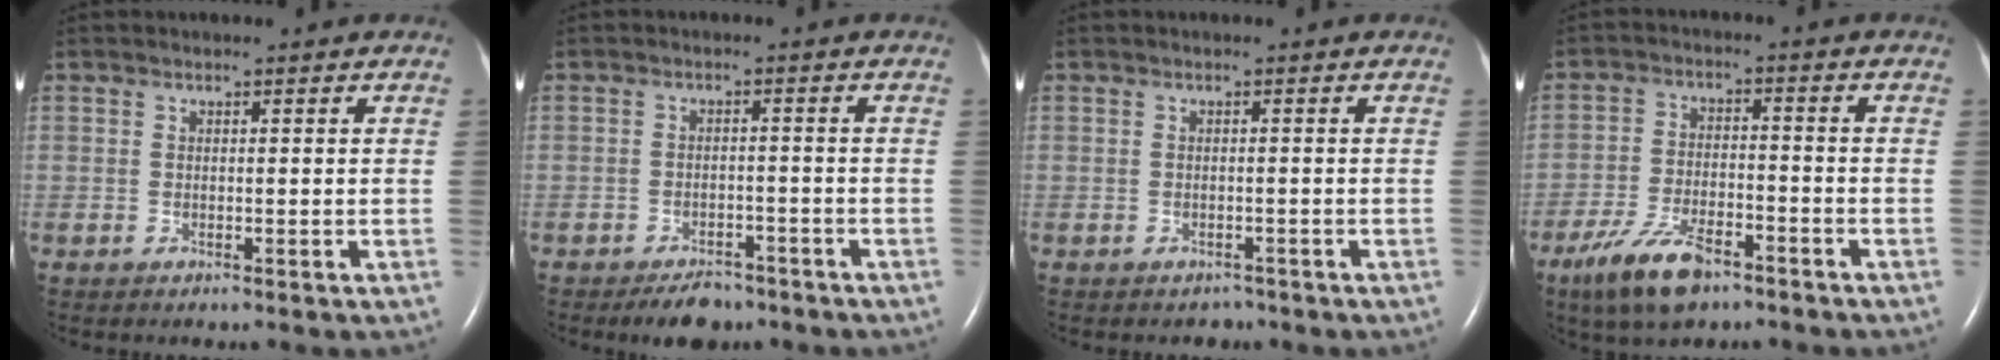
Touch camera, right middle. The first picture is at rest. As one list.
[{"total": 4.6, "force": [-3.7, 2.1, 1.8], "torque": [-0.032, 0.000, -0.053]}, {"total": 1.2, "force": [-1.0, 0.8, -0.1], "torque": [-0.003, 0.001, -0.014]}, {"total": 9.0, "force": [-6.1, 3.1, 5.8], "torque": [-0.125, -0.012, -0.111]}]